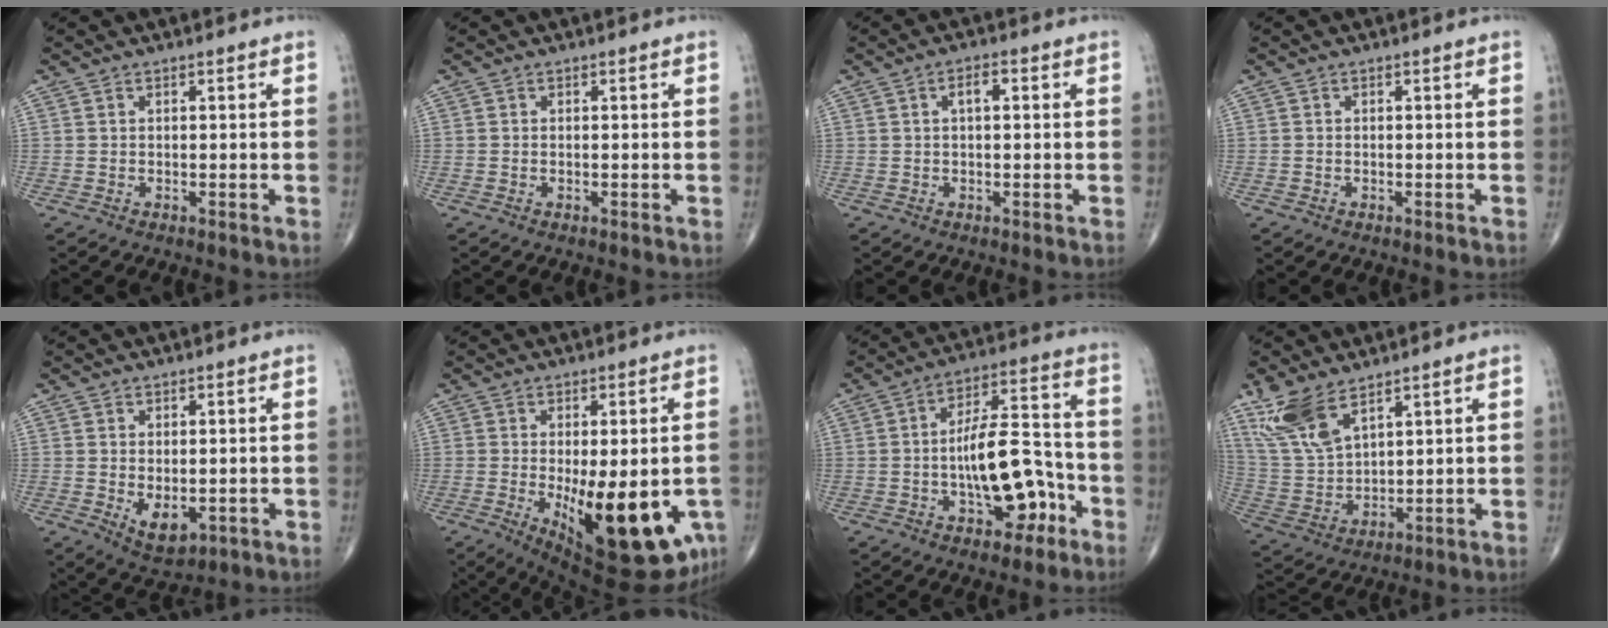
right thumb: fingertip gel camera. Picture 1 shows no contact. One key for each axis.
{"total": 0.0}
{"total": 2.7, "fx": 0.6, "fy": 1.2, "fz": 2.3, "tx": -0.039, "ty": 0.008, "tz": 0.008}
{"total": 0.0}
{"total": 5.7, "fx": -0.9, "fy": 3.2, "fz": 4.6, "tx": -0.068, "ty": -0.013, "tz": -0.001}
{"total": 19.8, "fx": -5.3, "fy": 7.6, "fz": 17.5, "tx": -0.214, "ty": -0.027, "tz": -0.051}
{"total": 14.6, "fx": -4.4, "fy": 7.1, "fz": 11.9, "tx": -0.164, "ty": 0.053, "tz": -0.066}
{"total": 10.9, "fx": 7.3, "fy": 4.5, "fz": 6.7, "tx": -0.139, "ty": -0.024, "tz": 0.162}